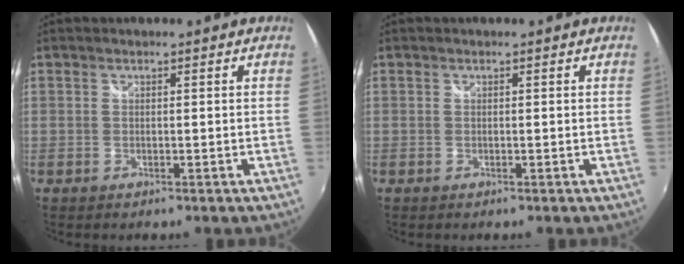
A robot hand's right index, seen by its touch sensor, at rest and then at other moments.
{"total": 0.0}